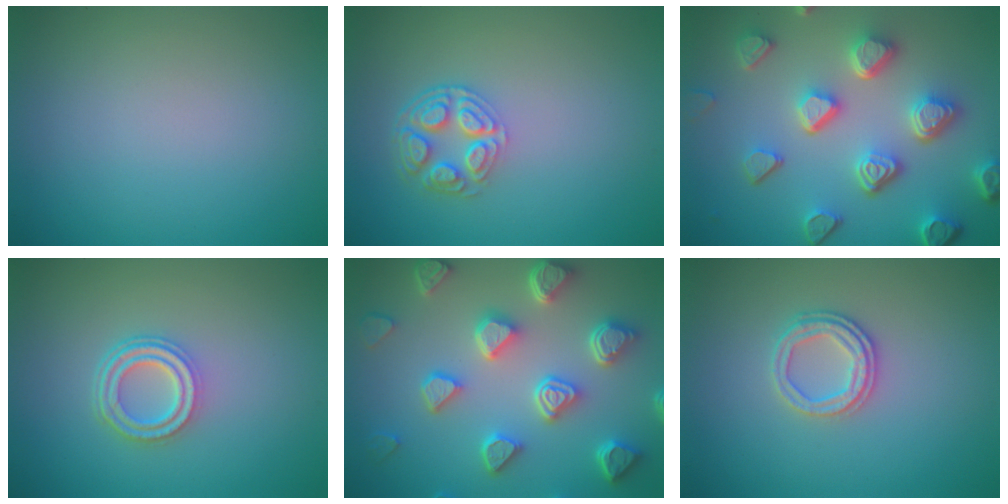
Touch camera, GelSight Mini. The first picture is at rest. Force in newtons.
{"total": 4.2, "press": 3.2, "slide": 2.7}
{"total": 6.7, "press": 5.3, "slide": 4.2}
{"total": 3.5, "press": 2.7, "slide": 2.3}
{"total": 7.0, "press": 5.7, "slide": 4.1}
{"total": 2.5, "press": 2.4, "slide": 0.8}